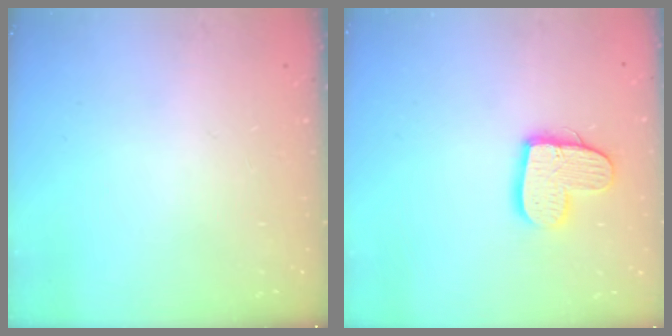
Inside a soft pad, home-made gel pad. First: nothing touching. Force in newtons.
{"total": 12.6, "press": 12.6, "slide": 0.8}